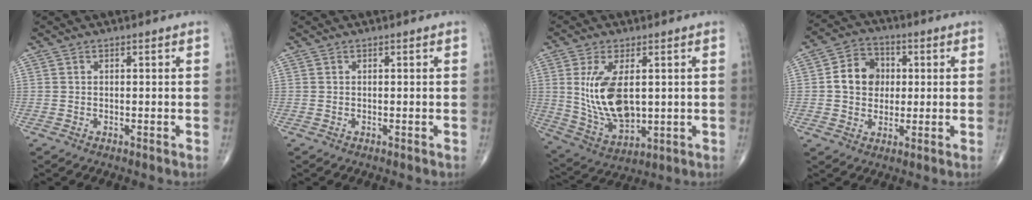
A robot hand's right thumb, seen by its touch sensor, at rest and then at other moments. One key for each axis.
{"total": 0.0}
{"total": 13.6, "fx": 1.8, "fy": 7.2, "fz": 11.4, "tx": -0.211, "ty": -0.018, "tz": 0.051}
{"total": 9.1, "fx": 0.9, "fy": 7.6, "fz": 4.9, "tx": -0.054, "ty": 0.011, "tz": 0.007}